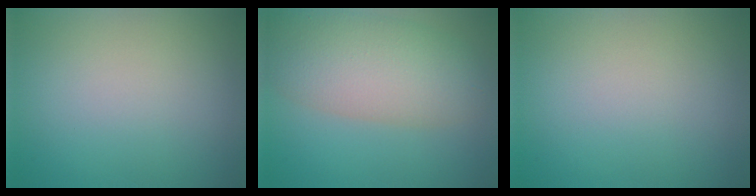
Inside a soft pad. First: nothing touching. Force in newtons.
{"total": 7.3, "press": 7.3, "slide": 0.5}
{"total": 0.0}